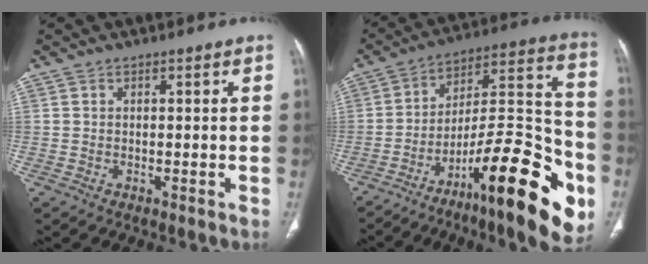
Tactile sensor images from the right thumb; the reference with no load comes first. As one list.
[{"total": 27.4, "force": [-11.8, 7.6, 23.5], "torque": [-0.301, 0.083, -0.172]}]